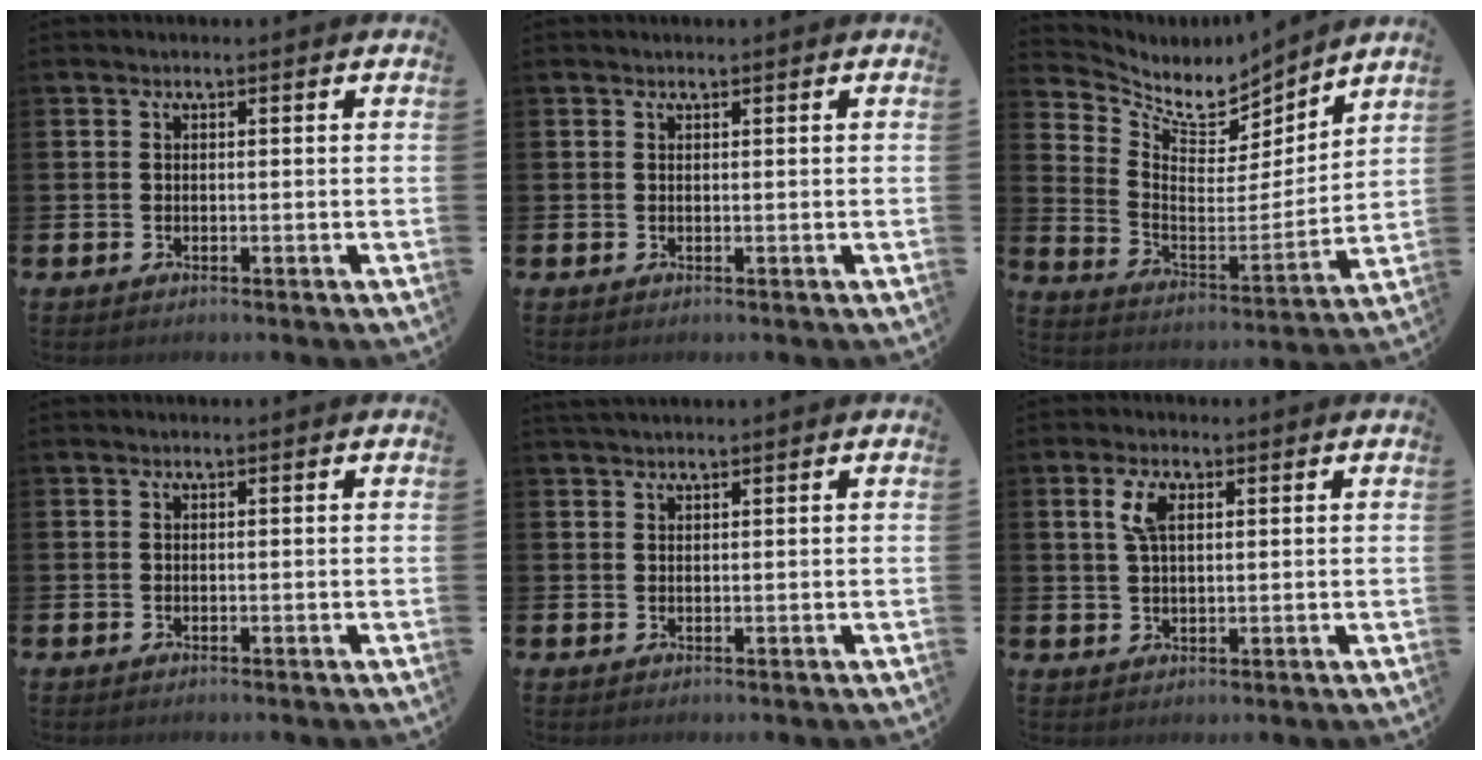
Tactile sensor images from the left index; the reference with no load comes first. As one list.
[{"total": 0.0}, {"total": 7.5, "force": [6.7, 2.9, 1.7], "torque": [-0.071, -0.054, 0.116]}, {"total": 0.0}, {"total": 1.4, "force": [1.4, 0.1, 0.3], "torque": [-0.002, -0.001, 0.024]}, {"total": 4.2, "force": [2.1, 1.8, 3.2], "torque": [-0.054, 0.001, 0.034]}]